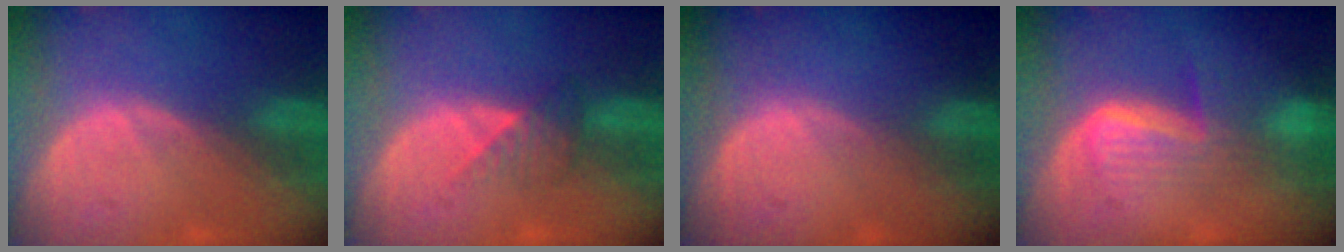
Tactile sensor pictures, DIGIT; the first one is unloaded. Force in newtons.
{"total": 3.3, "press": 3.2, "slide": 1.0}
{"total": 0.0}
{"total": 6.6, "press": 6.3, "slide": 1.9}